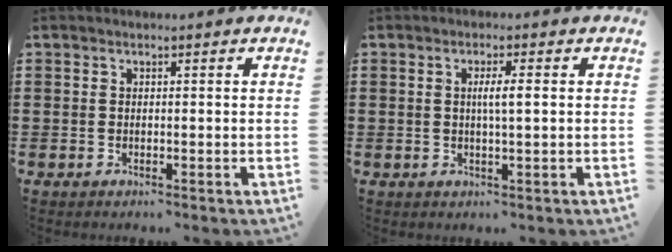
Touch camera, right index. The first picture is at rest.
{"total": 2.9, "force": [0.2, 0.2, 2.8], "torque": [-0.054, -0.001, 0.001]}